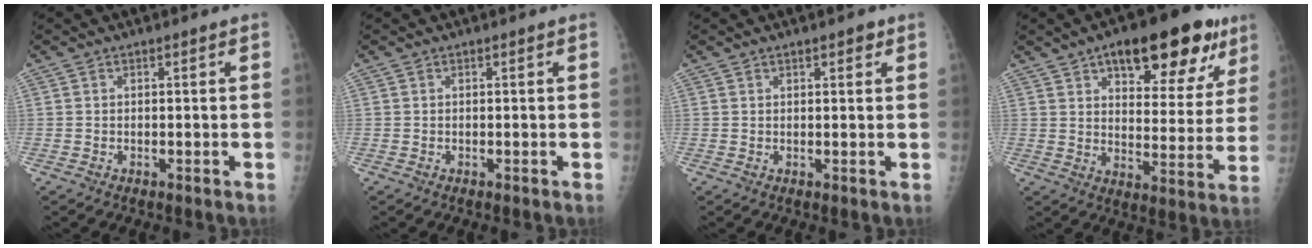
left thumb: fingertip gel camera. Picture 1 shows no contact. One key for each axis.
{"total": 0.0}
{"total": 1.9, "fx": 1.2, "fy": 0.8, "fz": 1.2, "tx": -0.009, "ty": -0.003, "tz": 0.014}
{"total": 20.8, "fx": 11.5, "fy": 9.0, "fz": 14.9, "tx": -0.154, "ty": -0.026, "tz": 0.163}